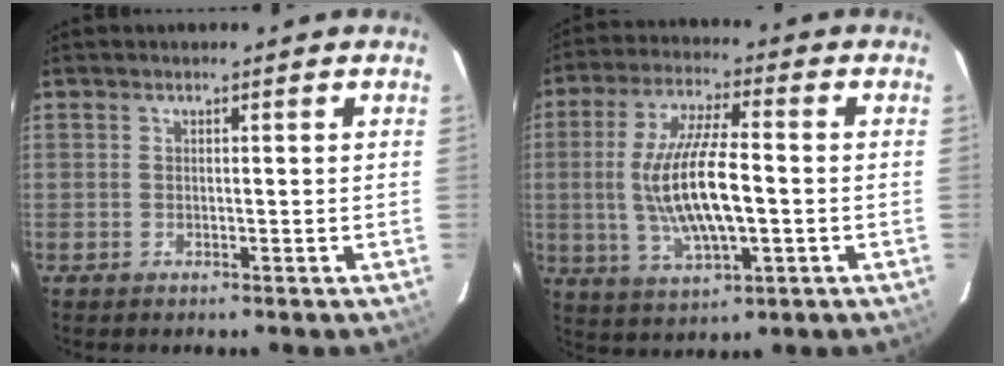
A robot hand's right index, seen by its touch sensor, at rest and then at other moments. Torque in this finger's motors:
{"motor_torque": [1.52, -0.62, 0.81, 0.18]}